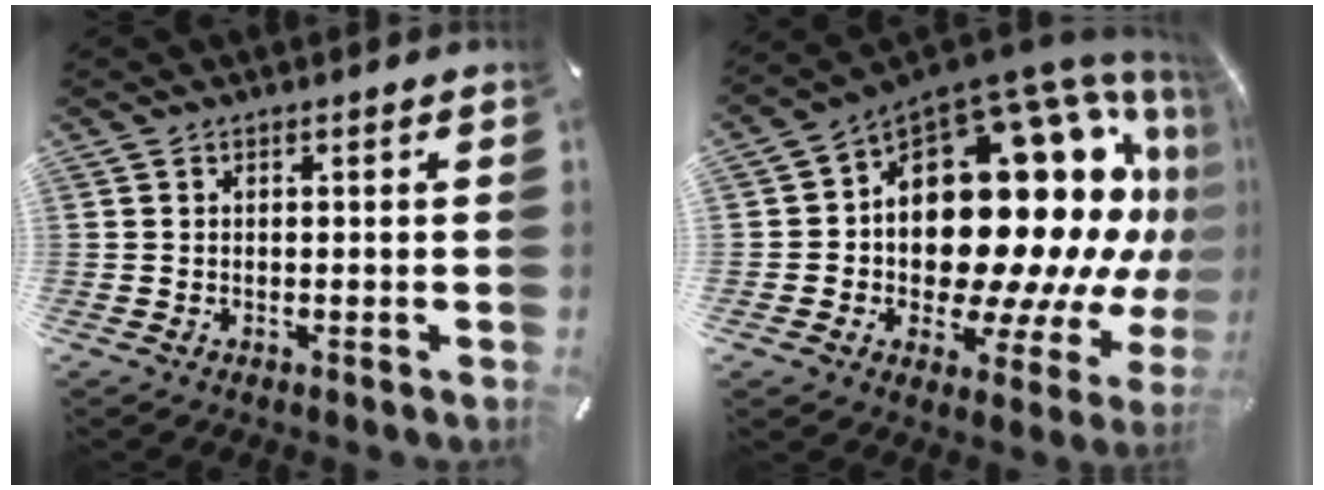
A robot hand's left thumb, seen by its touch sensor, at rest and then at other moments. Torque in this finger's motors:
{"motor_torque": [2.43, 2.57, 1.36, 0.53, 0.39]}